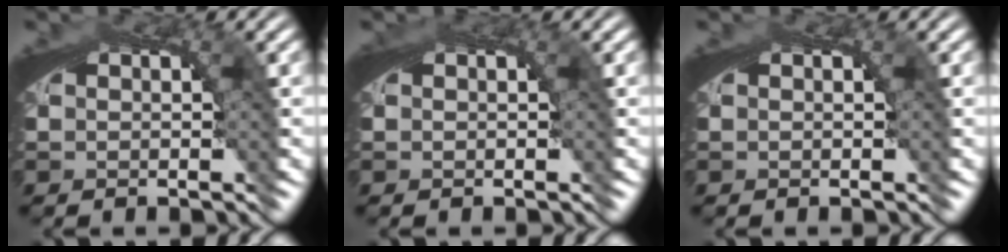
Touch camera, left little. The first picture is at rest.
{"total": 0.5, "force": [0.2, 0.2, 0.4], "torque": [-0.005, 0.004, 0.002]}
{"total": 0.0}